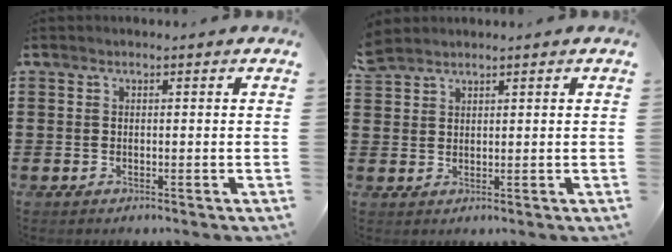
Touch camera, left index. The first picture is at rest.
{"total": 2.5, "force": [2.3, 0.8, 0.5], "torque": [-0.016, 0.001, 0.047]}